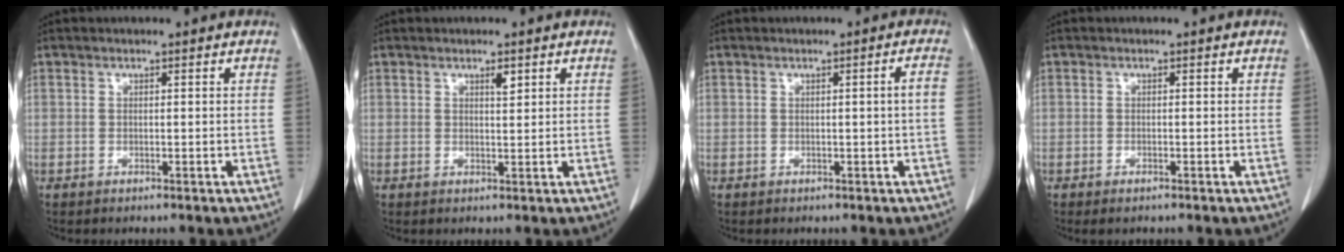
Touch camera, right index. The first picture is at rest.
{"total": 1.4, "force": [0.8, 0.3, 1.1], "torque": [-0.020, -0.004, 0.014]}
{"total": 1.6, "force": [-0.2, -0.4, 1.5], "torque": [-0.025, 0.000, 0.000]}
{"total": 1.0, "force": [-0.8, 0.2, 0.7], "torque": [-0.013, -0.003, -0.009]}